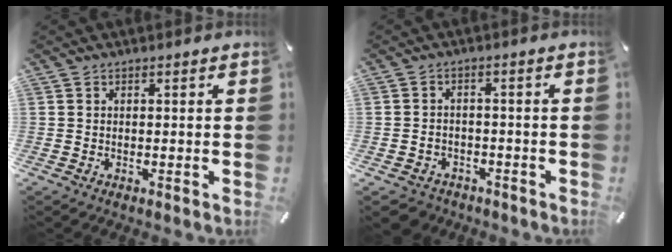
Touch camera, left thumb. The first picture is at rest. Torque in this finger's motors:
{"motor_torque": [0.69, 1.44, 0.13, 0.22, 0.07]}